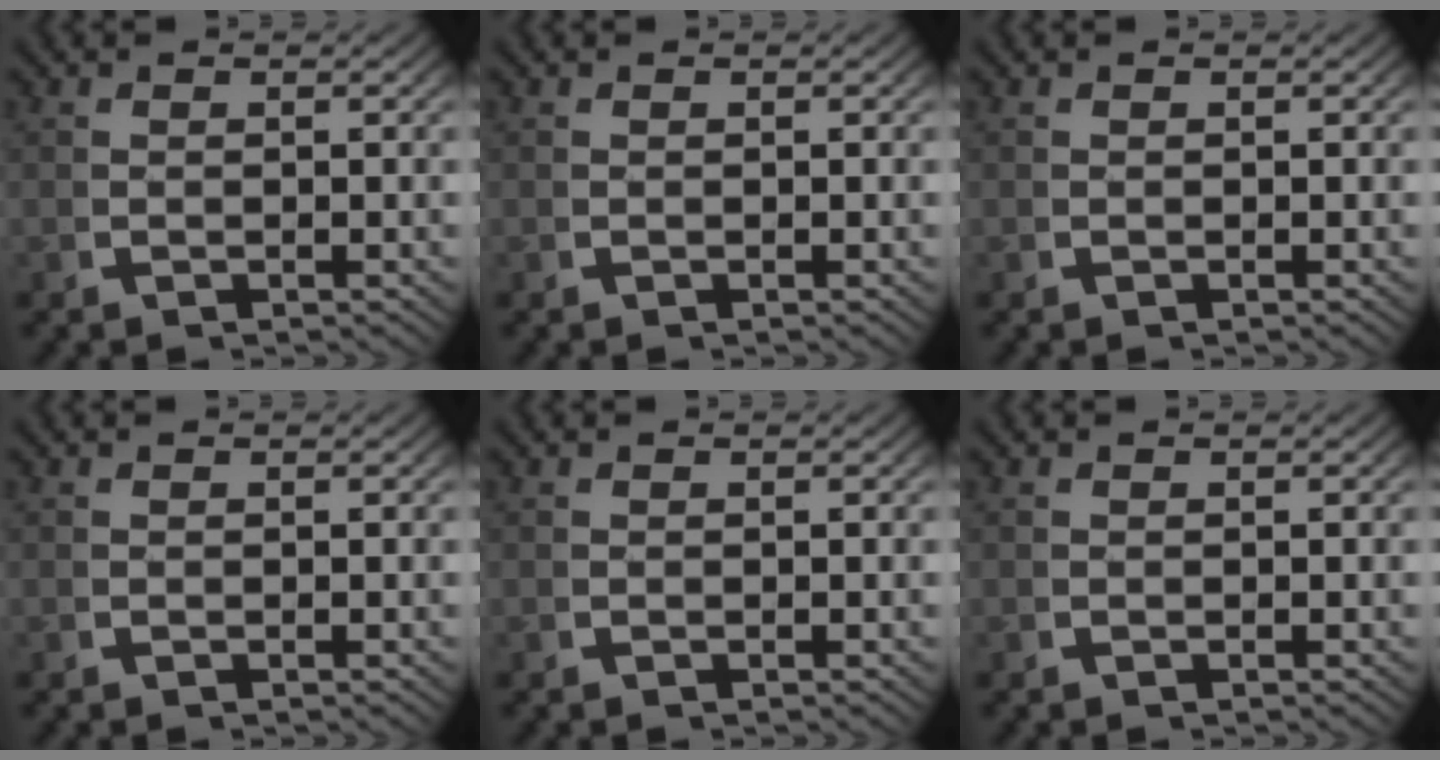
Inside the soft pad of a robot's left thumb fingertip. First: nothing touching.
{"total": 0.0}
{"total": 0.0}
{"total": 0.0}
{"total": 0.0}
{"total": 0.0}